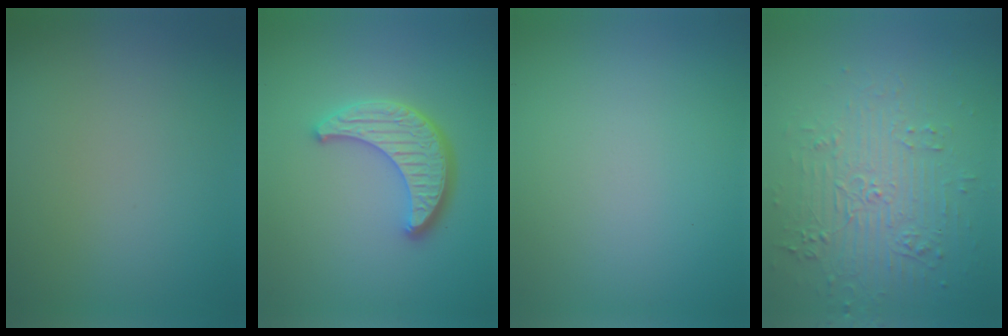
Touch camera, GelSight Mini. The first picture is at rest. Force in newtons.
{"total": 4.6, "press": 3.9, "slide": 2.5}
{"total": 0.0}
{"total": 4.3, "press": 3.7, "slide": 2.2}